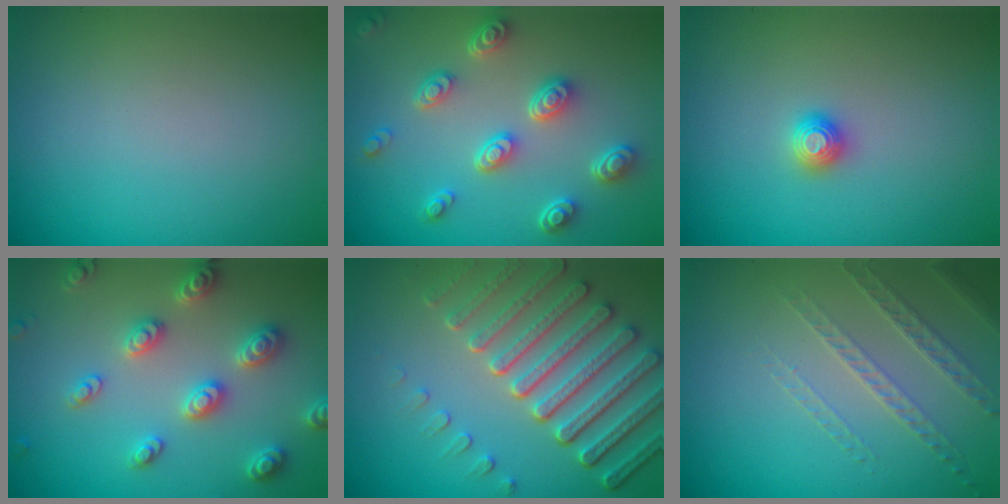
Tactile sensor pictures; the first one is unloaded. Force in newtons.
{"total": 5.1, "press": 3.9, "slide": 3.2}
{"total": 1.1, "press": 1.1, "slide": 0.1}
{"total": 4.6, "press": 4.5, "slide": 0.9}
{"total": 7.5, "press": 5.7, "slide": 4.9}
{"total": 1.6, "press": 1.3, "slide": 0.9}